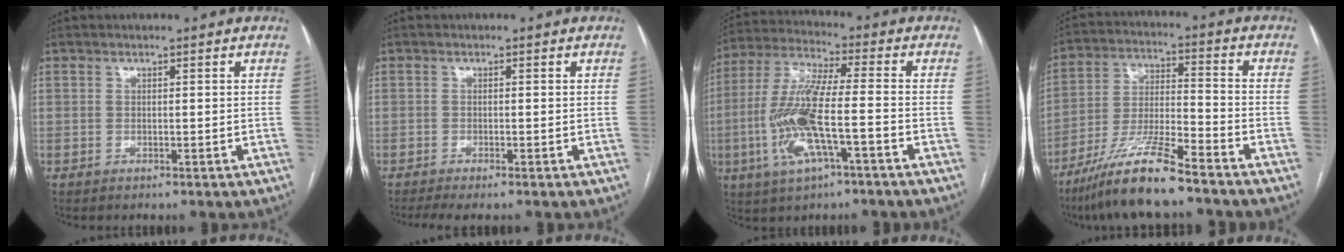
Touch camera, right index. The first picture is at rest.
{"total": 3.4, "force": [-2.6, 0.3, 2.1], "torque": [-0.034, -0.007, -0.043]}
{"total": 13.5, "force": [-3.9, 2.1, 12.7], "torque": [-0.269, -0.001, -0.073]}
{"total": 12.7, "force": [-9.7, 0.6, 8.2], "torque": [-0.160, -0.021, -0.177]}